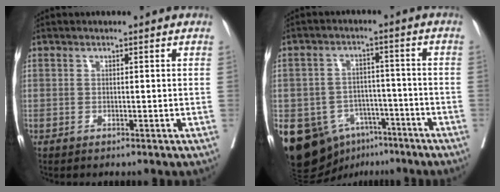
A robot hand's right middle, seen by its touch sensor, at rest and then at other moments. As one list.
[{"total": 13.0, "force": [-7.5, 9.1, 5.6], "torque": [-0.097, 0.015, -0.112]}]